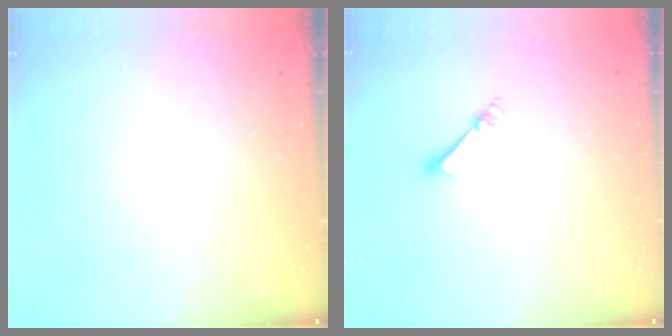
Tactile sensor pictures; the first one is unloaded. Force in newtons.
{"total": 4.2, "press": 4.2, "slide": 0.2}